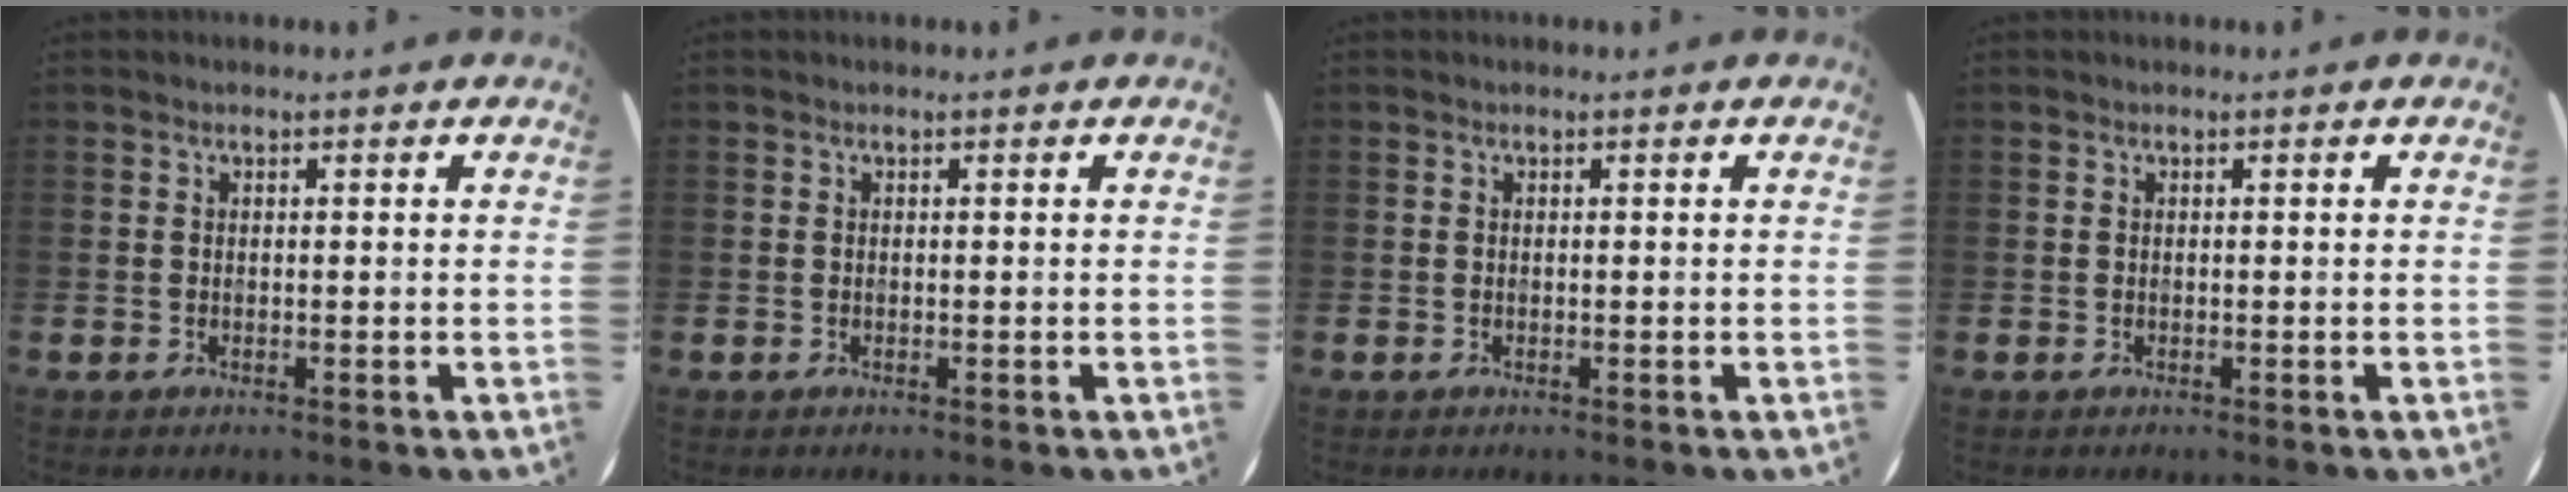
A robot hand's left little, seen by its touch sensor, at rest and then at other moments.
{"total": 0.0}
{"total": 0.0}
{"total": 0.0}